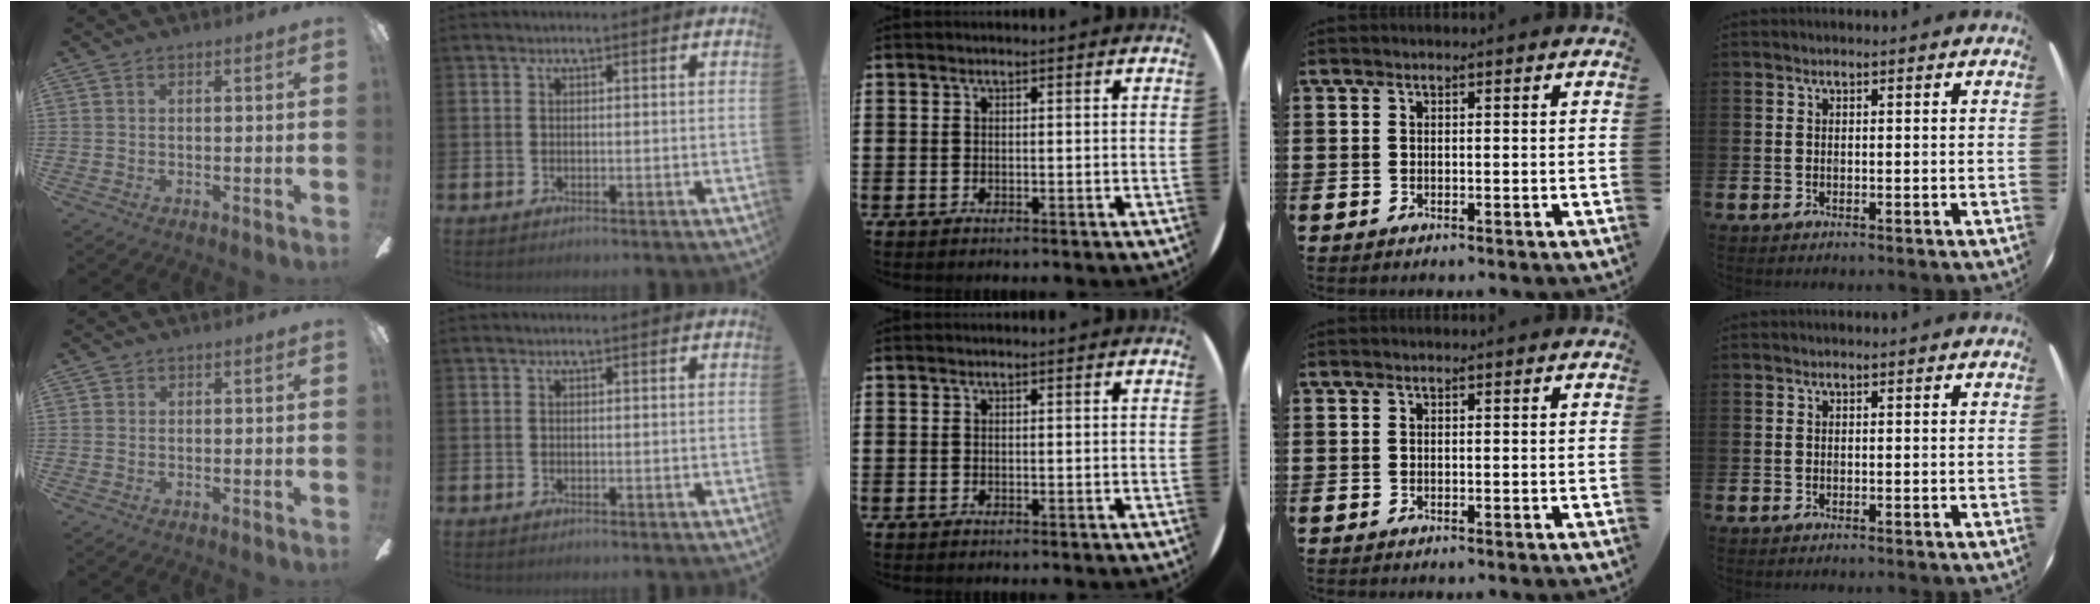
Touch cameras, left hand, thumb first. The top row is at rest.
{}